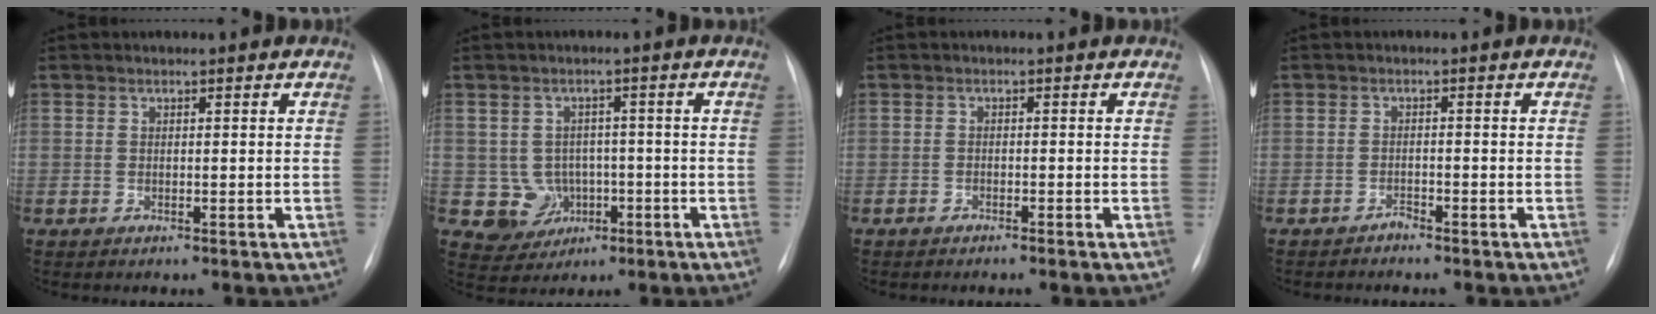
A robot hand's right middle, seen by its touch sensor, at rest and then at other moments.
{"total": 5.2, "force": [-1.1, 5.0, 0.8], "torque": [-0.011, 0.011, -0.007]}
{"total": 1.2, "force": [-1.0, -0.4, 0.6], "torque": [-0.011, 0.000, -0.020]}
{"total": 1.0, "force": [-1.0, 0.1, 0.0], "torque": [0.002, 0.001, -0.018]}